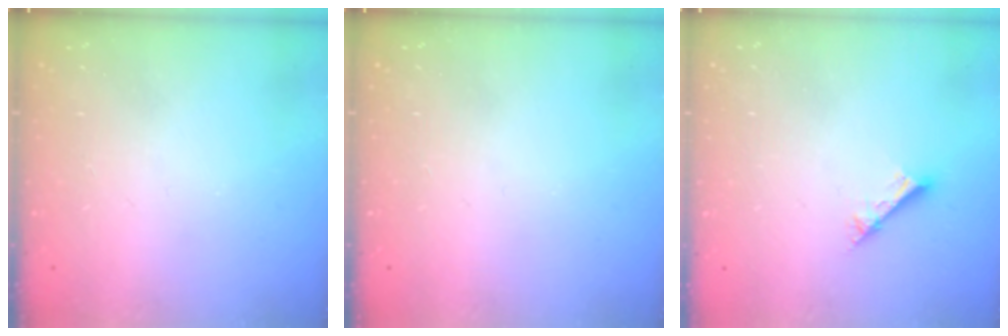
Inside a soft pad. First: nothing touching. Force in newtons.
{"total": 0.0}
{"total": 2.6, "press": 2.6, "slide": 0.2}